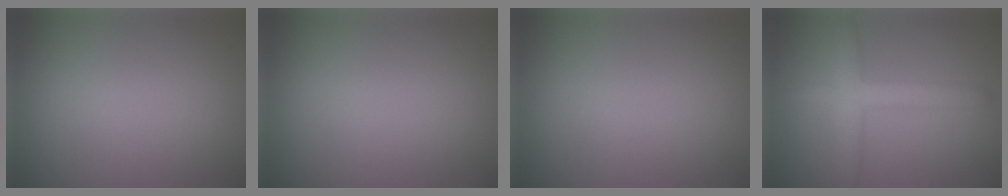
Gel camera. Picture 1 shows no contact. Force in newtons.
{"total": 0.0}
{"total": 0.0}
{"total": 3.5, "press": 3.5, "slide": 0.0}